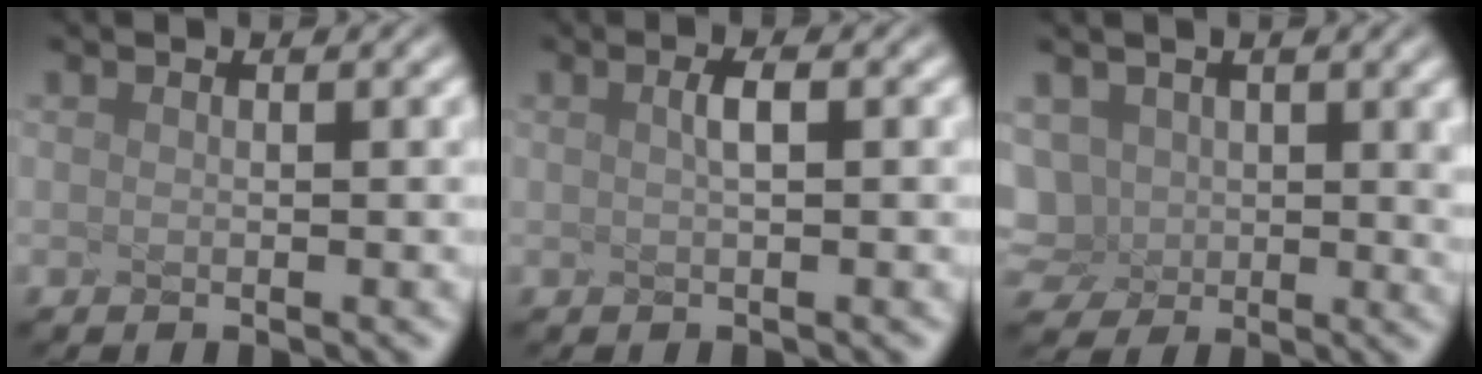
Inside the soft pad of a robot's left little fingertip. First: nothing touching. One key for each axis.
{"total": 1.2, "fx": -1.0, "fy": -0.7, "fz": 0.3, "tx": -0.031, "ty": -0.003, "tz": 0.016}
{"total": 4.9, "fx": 0.4, "fy": 3.9, "fz": 2.9, "tx": -0.112, "ty": -0.020, "tz": 0.068}